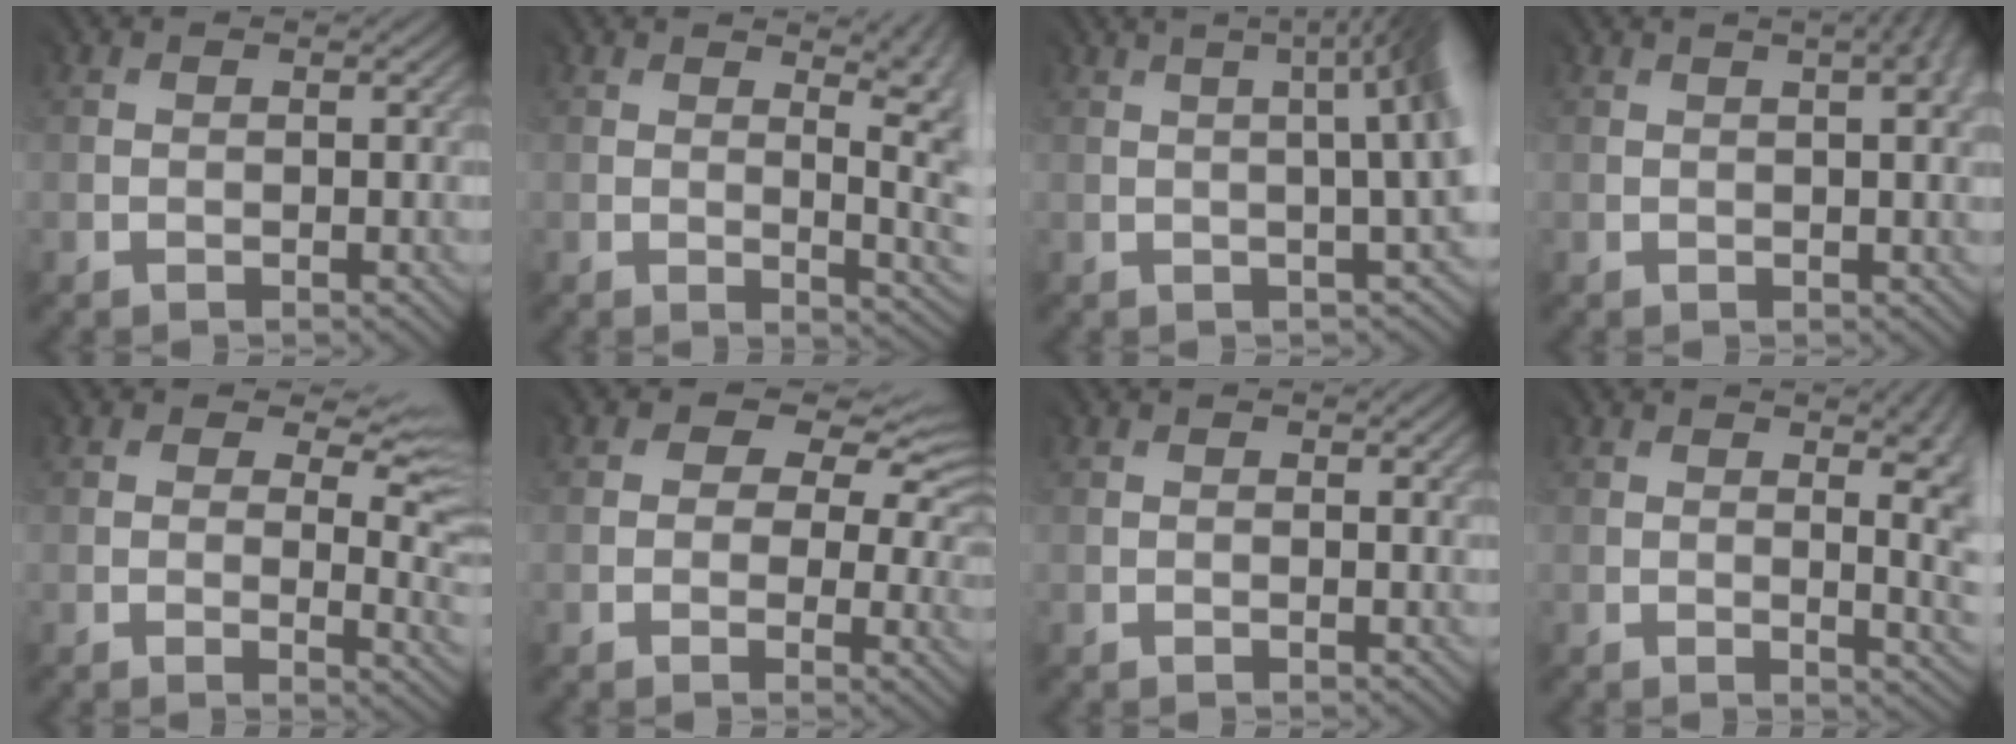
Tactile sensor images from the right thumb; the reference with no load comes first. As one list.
[{"total": 8.0, "force": [1.1, 3.2, 7.3], "torque": [-0.063, 0.016, 0.009]}, {"total": 9.4, "force": [0.9, 2.6, 9.0], "torque": [-0.058, 0.039, 0.000]}, {"total": 6.4, "force": [1.7, 2.5, 5.6], "torque": [-0.040, 0.022, 0.006]}, {"total": 7.3, "force": [2.6, 3.7, 5.7], "torque": [-0.085, -0.006, 0.045]}, {"total": 9.1, "force": [2.4, 5.8, 6.6], "torque": [-0.087, 0.001, 0.048]}, {"total": 0.8, "force": [0.3, 0.1, 0.8], "torque": [-0.015, 0.000, 0.003]}, {"total": 9.0, "force": [0.8, 3.9, 8.0], "torque": [-0.068, 0.005, 0.005]}]